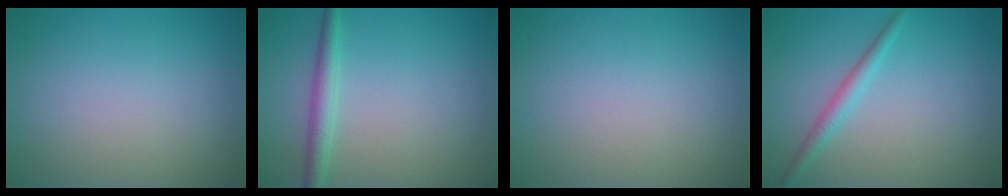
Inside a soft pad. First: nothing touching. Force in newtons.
{"total": 2.3, "press": 2.3, "slide": 0.0}
{"total": 0.0}
{"total": 1.8, "press": 1.8, "slide": 0.0}